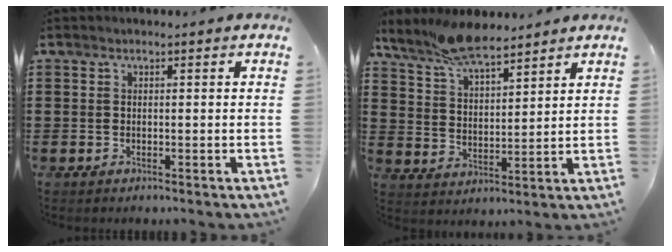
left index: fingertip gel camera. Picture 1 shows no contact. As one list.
[{"total": 8.3, "force": [7.5, 1.8, 3.3], "torque": [-0.085, -0.020, 0.141]}]